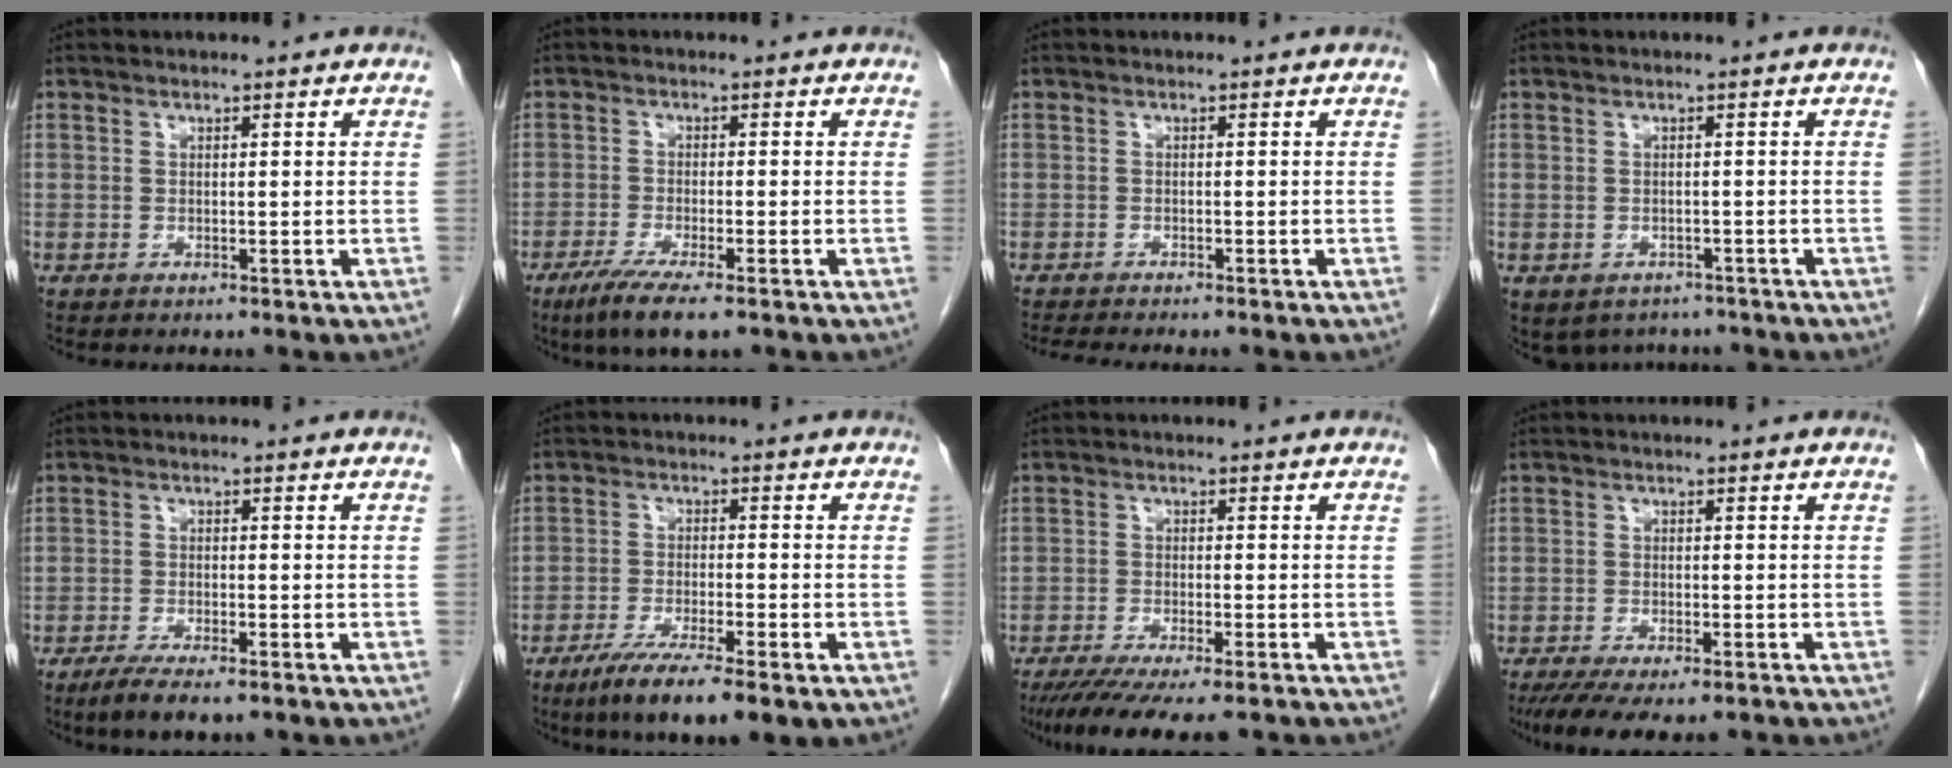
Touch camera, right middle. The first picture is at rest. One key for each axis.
{"total": 6.5, "fx": -4.2, "fy": 0.7, "fz": 5.0, "tx": -0.091, "ty": -0.018, "tz": -0.069}
{"total": 6.1, "fx": -5.3, "fy": 0.7, "fz": 2.9, "tx": -0.036, "ty": -0.009, "tz": -0.079}
{"total": 6.4, "fx": -5.0, "fy": 3.9, "fz": 1.1, "tx": -0.012, "ty": 0.007, "tz": -0.060}
{"total": 5.6, "fx": -3.9, "fy": 1.3, "fz": 3.8, "tx": -0.066, "ty": -0.010, "tz": -0.059}
{"total": 10.1, "fx": -6.4, "fy": 1.4, "fz": 7.7, "tx": -0.127, "ty": -0.022, "tz": -0.100}
{"total": 11.7, "fx": -9.3, "fy": 1.8, "fz": 6.8, "tx": -0.096, "ty": -0.020, "tz": -0.141}
{"total": 10.4, "fx": -7.9, "fy": 3.0, "fz": 6.1, "tx": -0.096, "ty": -0.015, "tz": -0.118}